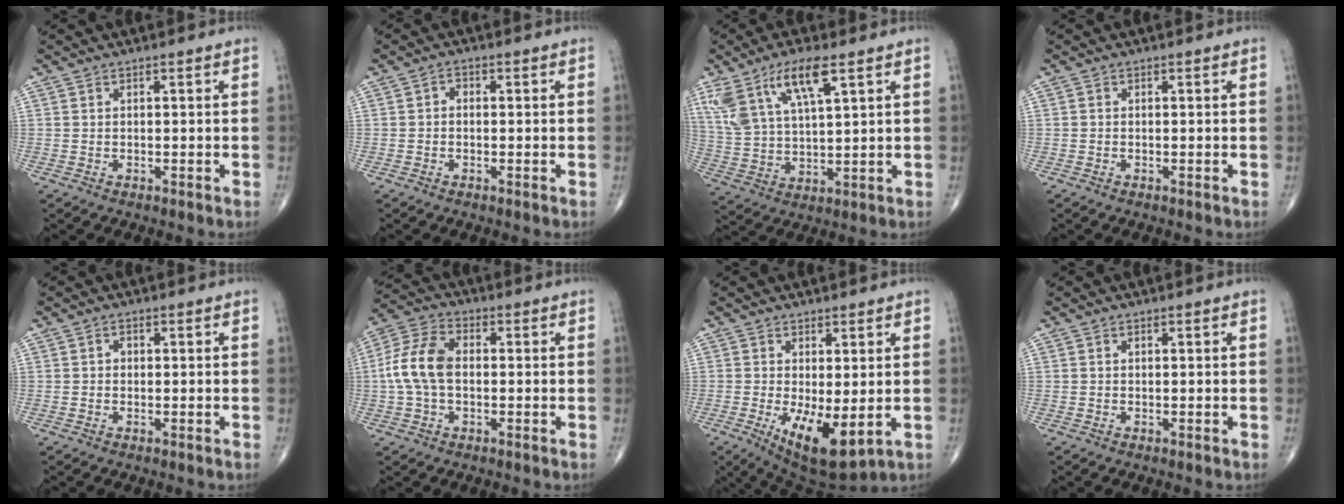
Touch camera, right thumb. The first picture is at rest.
{"total": 1.4, "force": [0.0, 1.1, 0.9], "torque": [-0.007, 0.007, -0.005]}
{"total": 12.9, "force": [7.1, 4.2, 10.0], "torque": [-0.202, -0.015, 0.142]}
{"total": 0.0}
{"total": 1.0, "force": [0.1, 0.9, 0.5], "torque": [-0.004, 0.002, -0.001]}
{"total": 10.1, "force": [-0.1, 6.2, 7.9], "torque": [-0.167, 0.027, -0.010]}
{"total": 10.3, "force": [-1.9, 4.1, 9.3], "torque": [-0.144, -0.026, -0.015]}
{"total": 0.0}